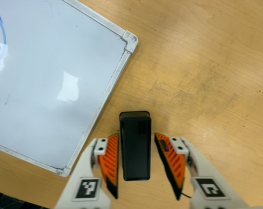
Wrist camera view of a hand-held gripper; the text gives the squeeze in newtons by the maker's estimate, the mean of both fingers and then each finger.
{"total": 0.0}